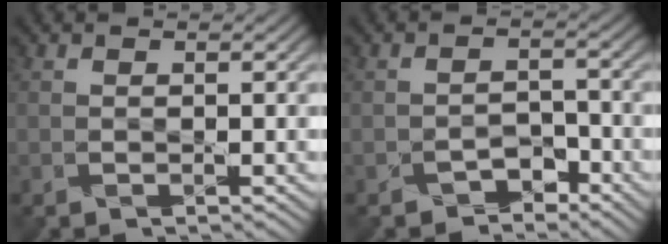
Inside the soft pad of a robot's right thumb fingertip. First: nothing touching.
{"total": 2.7, "force": [-2.3, 1.4, 0.5], "torque": [-0.002, 0.008, -0.041]}